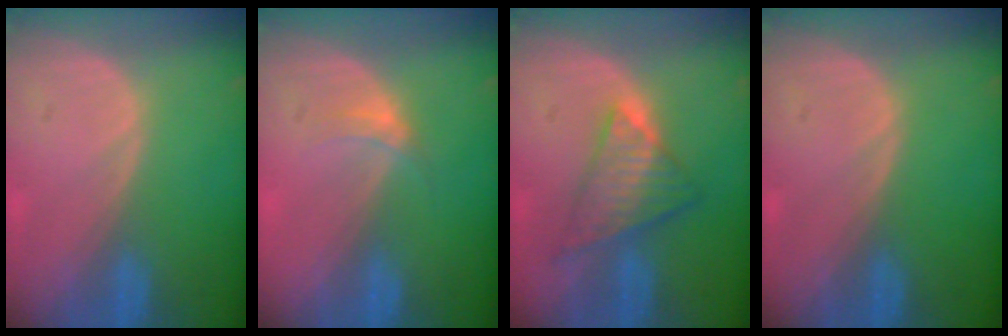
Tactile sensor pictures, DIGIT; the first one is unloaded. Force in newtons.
{"total": 2.3, "press": 1.9, "slide": 1.3}
{"total": 6.8, "press": 6.5, "slide": 2.2}
{"total": 0.0}